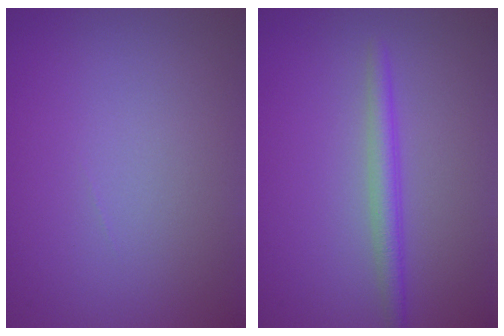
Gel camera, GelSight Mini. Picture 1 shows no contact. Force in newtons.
{"total": 2.1, "press": 2.1, "slide": 0.1}